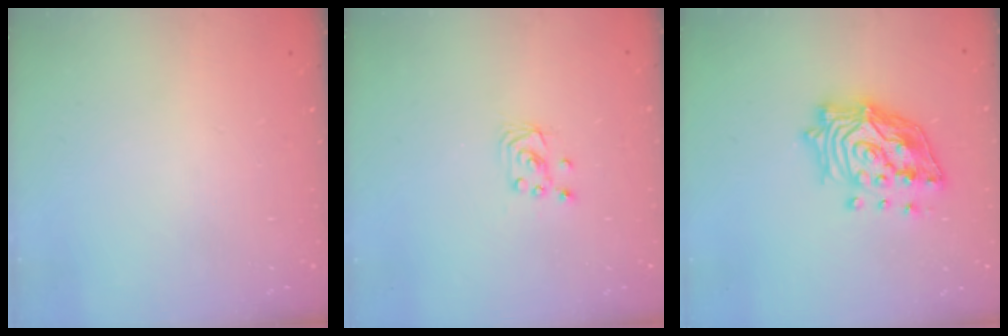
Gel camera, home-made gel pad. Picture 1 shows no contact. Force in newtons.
{"total": 2.7, "press": 2.7, "slide": 0.2}
{"total": 18.1, "press": 17.9, "slide": 2.7}